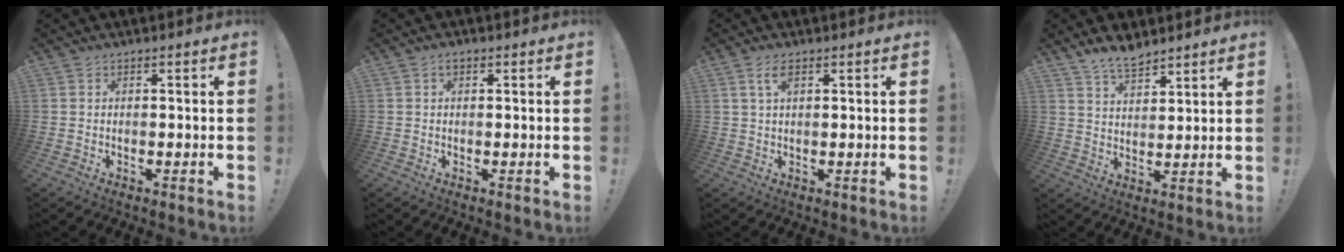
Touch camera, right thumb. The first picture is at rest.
{"total": 1.4, "force": [0.7, 0.8, 1.0], "torque": [-0.020, 0.004, 0.013]}
{"total": 3.8, "force": [1.8, 1.5, 3.0], "torque": [-0.058, 0.001, 0.030]}
{"total": 7.5, "force": [6.1, 3.0, 3.0], "torque": [-0.059, -0.033, 0.116]}